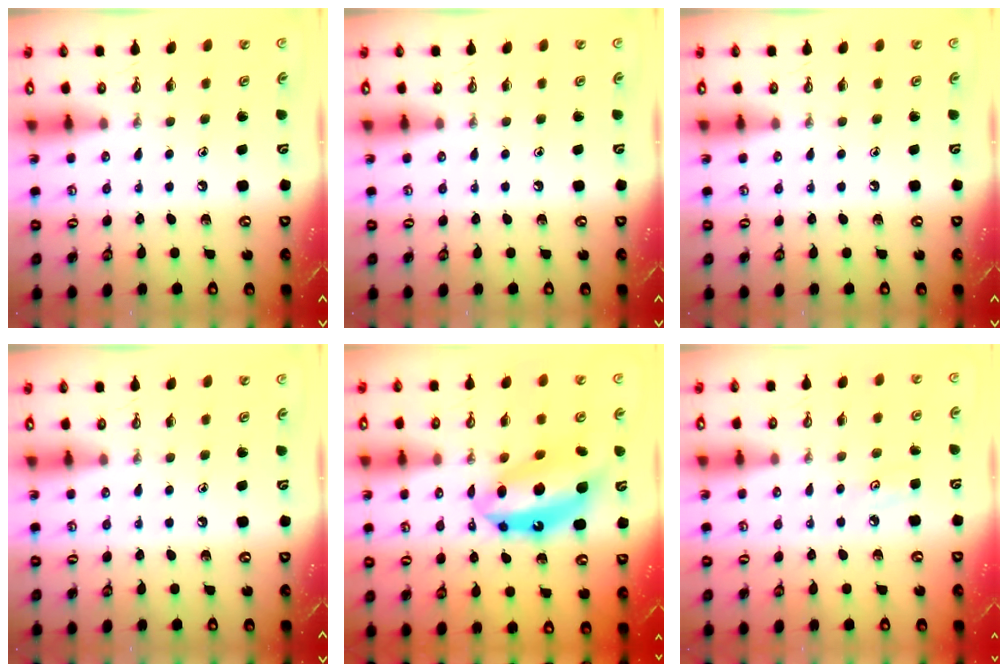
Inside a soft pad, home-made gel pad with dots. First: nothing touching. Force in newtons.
{"total": 0.0}
{"total": 0.0}
{"total": 0.0}
{"total": 14.5, "press": 14.5, "slide": 1.2}
{"total": 3.9, "press": 3.8, "slide": 0.6}